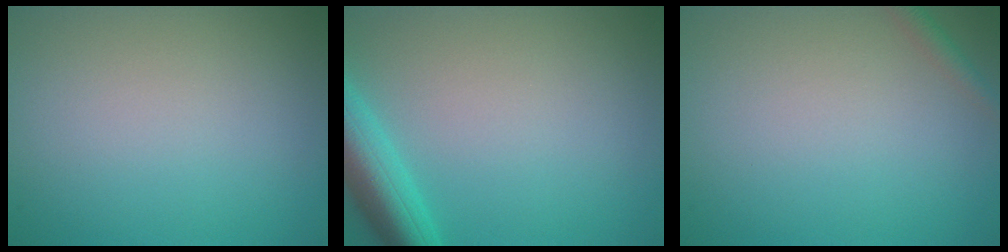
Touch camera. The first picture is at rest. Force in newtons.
{"total": 5.3, "press": 5.3, "slide": 0.3}
{"total": 1.2, "press": 1.2, "slide": 0.1}